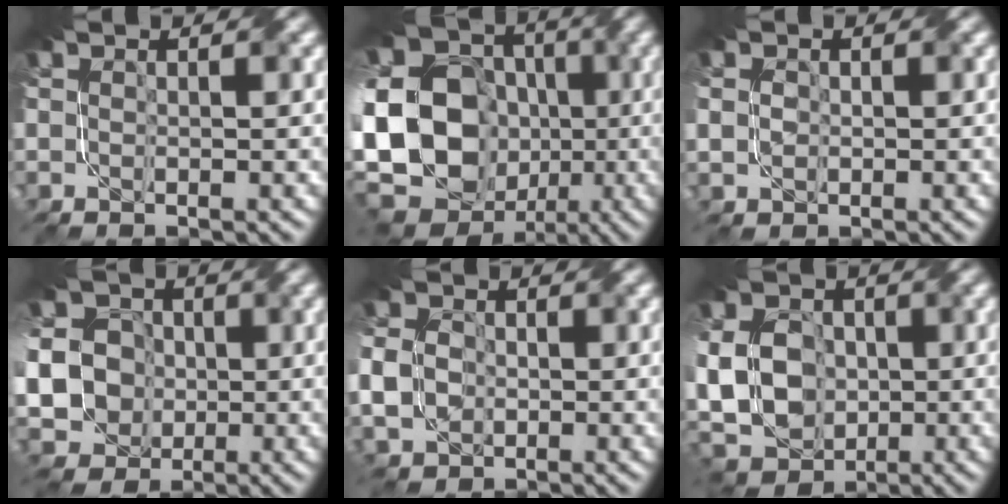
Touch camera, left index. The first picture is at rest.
{"total": 22.5, "force": [-3.7, 18.6, 12.1], "torque": [-0.243, -0.002, -0.127]}
{"total": 1.8, "force": [0.0, 1.6, 1.0], "torque": [-0.028, 0.006, -0.001]}
{"total": 17.4, "force": [-1.9, 15.6, 7.4], "torque": [-0.194, 0.003, -0.076]}
{"total": 5.5, "force": [-1.3, 4.4, 3.0], "torque": [-0.081, -0.004, -0.035]}
{"total": 13.6, "force": [-1.8, 10.5, 8.4], "torque": [-0.165, -0.005, -0.069]}